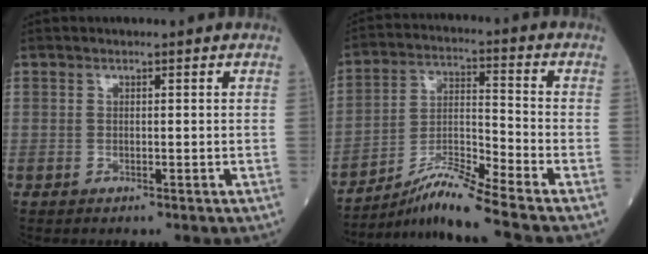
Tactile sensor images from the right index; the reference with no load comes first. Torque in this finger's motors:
{"motor_torque": [-0.29, -0.36, 0.18, 0.04]}